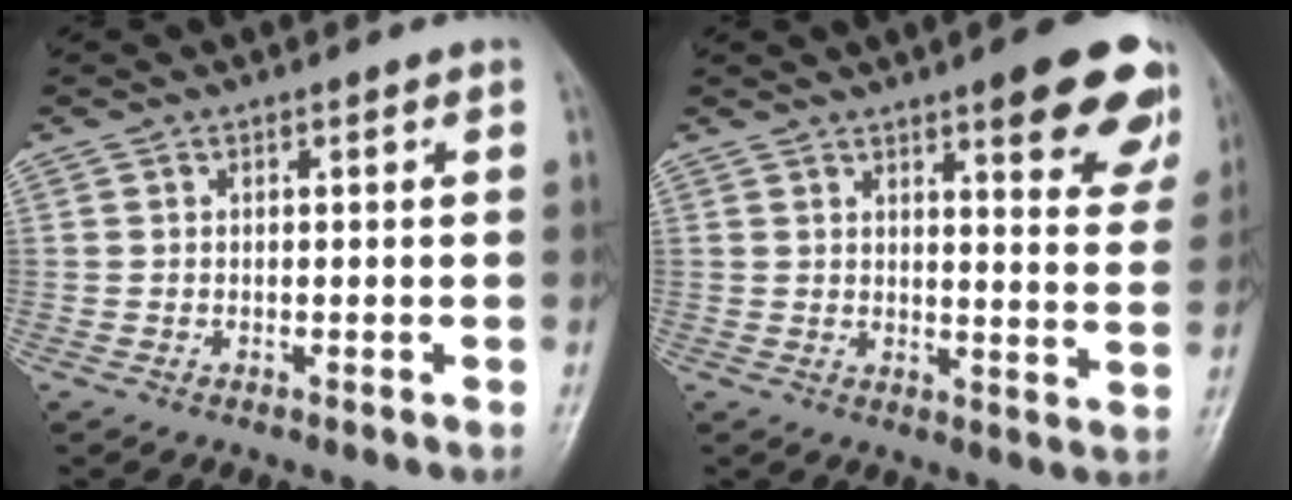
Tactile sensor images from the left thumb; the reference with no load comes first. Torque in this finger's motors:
{"motor_torque": [1.85, 1.31, 1.12, -1.31, 0.18]}